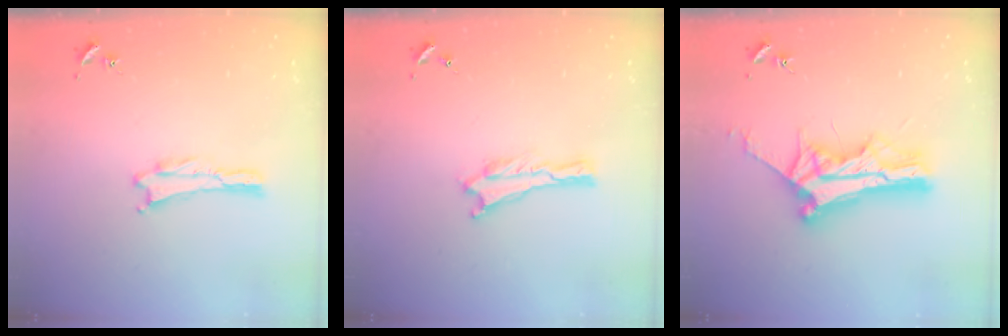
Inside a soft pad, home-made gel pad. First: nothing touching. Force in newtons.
{"total": 0.0}
{"total": 9.2, "press": 9.2, "slide": 0.4}